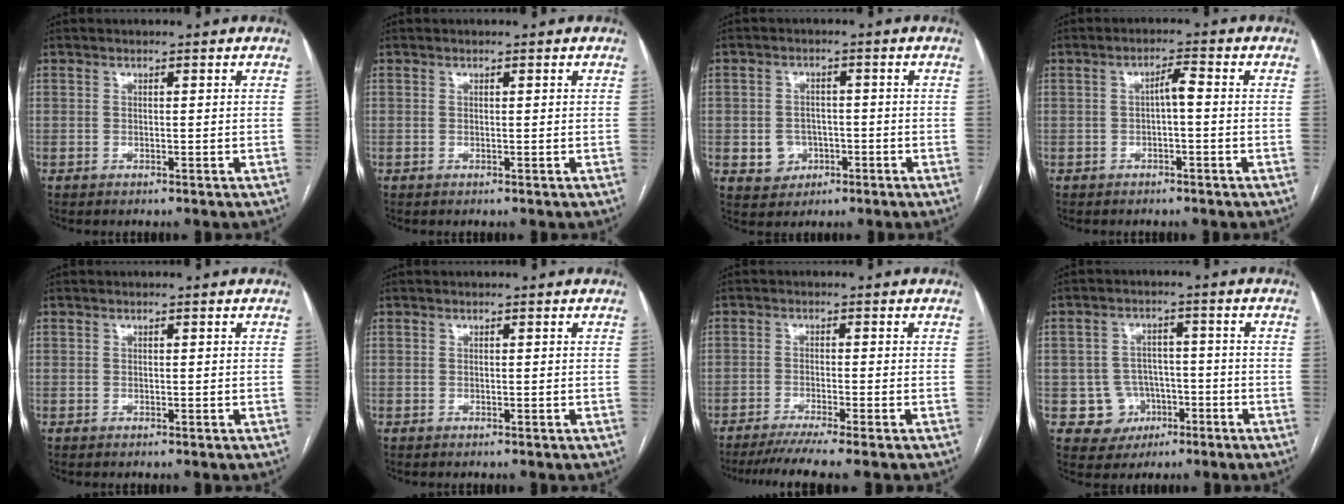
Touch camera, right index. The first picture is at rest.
{"total": 0.0}
{"total": 4.5, "force": [-1.2, 4.2, 1.3], "torque": [-0.012, 0.008, -0.010]}
{"total": 2.5, "force": [-0.2, 0.5, 2.5], "torque": [-0.041, 0.012, -0.002]}
{"total": 0.0}
{"total": 0.0}
{"total": 6.5, "force": [-5.3, -1.1, 3.6], "torque": [-0.048, -0.017, -0.087]}
{"total": 6.4, "force": [-2.1, 6.0, 0.6], "torque": [0.001, 0.013, -0.026]}